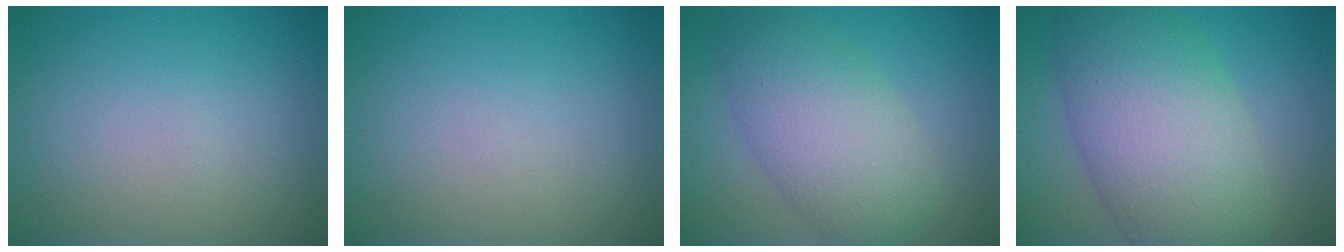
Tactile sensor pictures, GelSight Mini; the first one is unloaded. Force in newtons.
{"total": 0.0}
{"total": 6.8, "press": 6.8, "slide": 0.2}
{"total": 10.5, "press": 10.5, "slide": 0.6}